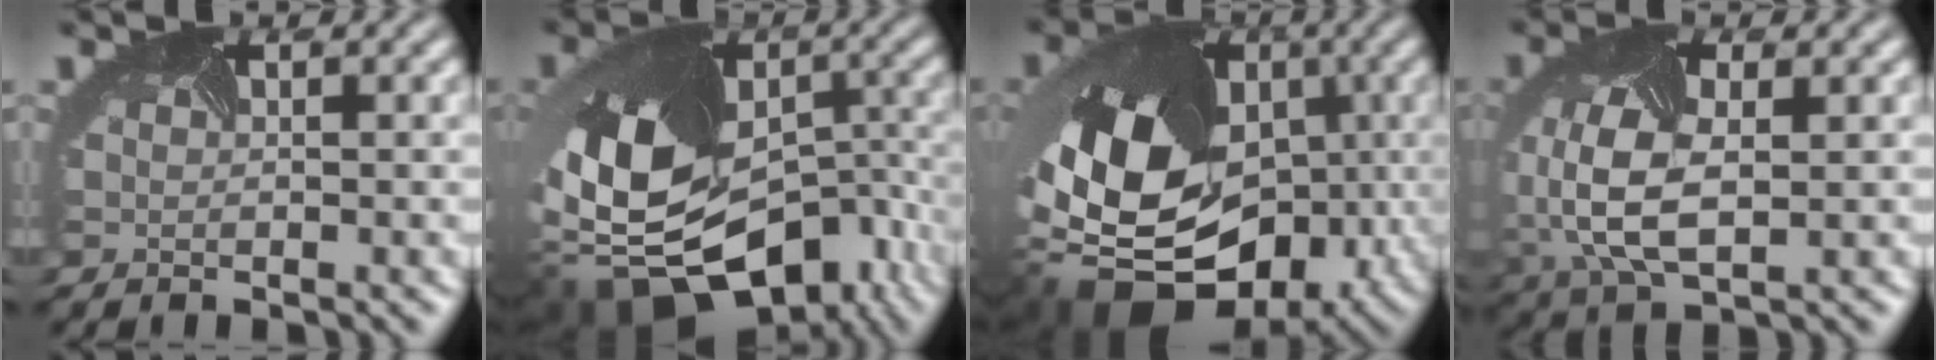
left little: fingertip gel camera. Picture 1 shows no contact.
{"total": 16.6, "force": [-7.7, 10.7, 10.2], "torque": [-0.207, -0.033, -0.100]}
{"total": 17.7, "force": [-3.8, 12.8, 11.6], "torque": [-0.210, -0.020, -0.048]}
{"total": 6.3, "force": [-0.5, 3.9, 5.0], "torque": [-0.134, -0.005, -0.006]}